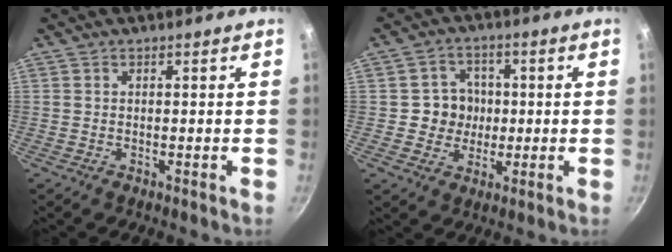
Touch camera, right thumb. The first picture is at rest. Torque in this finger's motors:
{"motor_torque": [1.06, 1.04, 0.70, 0.12, 0.00]}